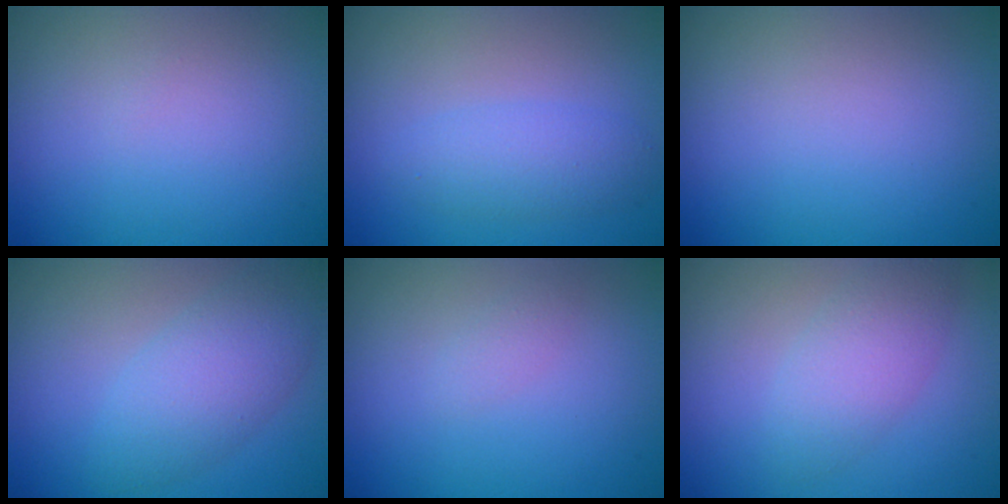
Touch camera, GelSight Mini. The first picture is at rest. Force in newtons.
{"total": 2.4, "press": 2.4, "slide": 0.3}
{"total": 0.0}
{"total": 4.2, "press": 4.2, "slide": 0.0}
{"total": 0.8, "press": 0.8, "slide": 0.0}
{"total": 3.2, "press": 3.2, "slide": 0.0}